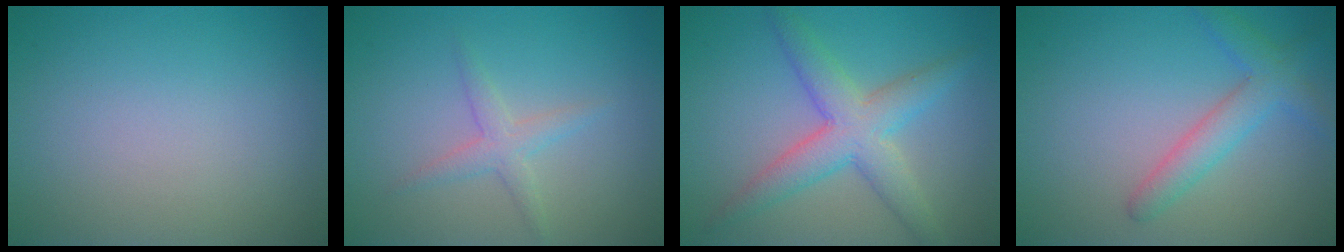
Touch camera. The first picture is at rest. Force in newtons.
{"total": 2.0, "press": 2.0, "slide": 0.1}
{"total": 5.2, "press": 5.2, "slide": 0.2}
{"total": 2.2, "press": 2.2, "slide": 0.2}